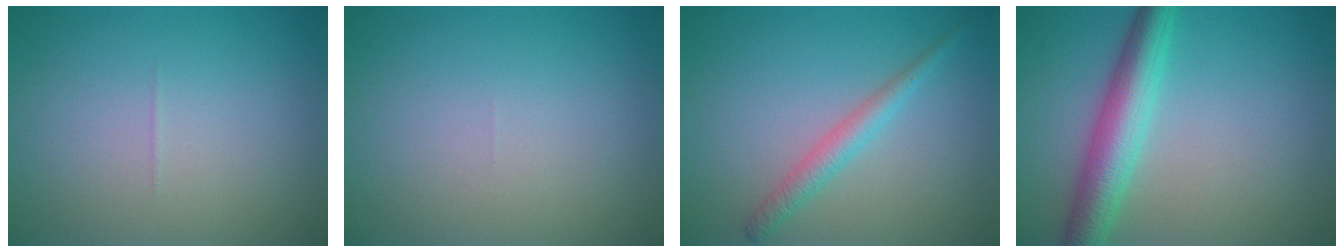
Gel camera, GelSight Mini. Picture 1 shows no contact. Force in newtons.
{"total": 0.0}
{"total": 2.1, "press": 2.1, "slide": 0.1}
{"total": 5.2, "press": 5.2, "slide": 0.0}